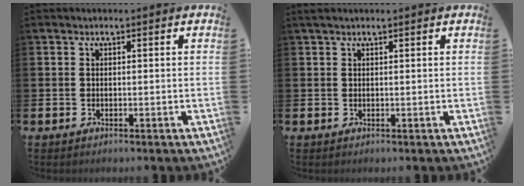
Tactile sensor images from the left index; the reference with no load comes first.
{"total": 0.9, "force": [0.8, 0.1, 0.5], "torque": [-0.016, 0.005, 0.015]}